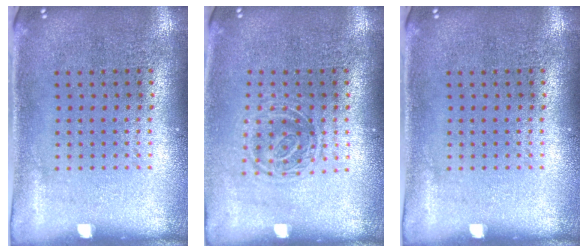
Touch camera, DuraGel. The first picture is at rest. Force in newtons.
{"total": 1.3, "press": 1.1, "slide": 0.7}
{"total": 0.0}